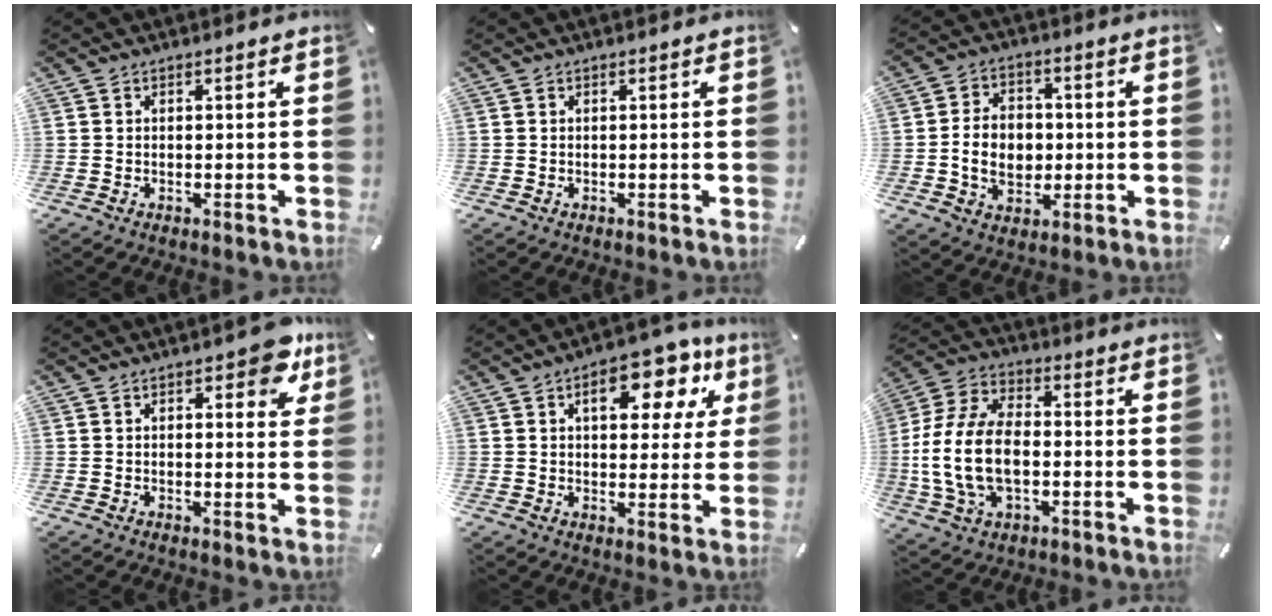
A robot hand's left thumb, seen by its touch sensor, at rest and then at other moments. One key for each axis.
{"total": 0.0}
{"total": 9.6, "fx": -0.7, "fy": 7.7, "fz": 5.7, "tx": -0.122, "ty": 0.009, "tz": -0.013}
{"total": 7.5, "fx": 4.0, "fy": 3.3, "fz": 5.4, "tx": -0.057, "ty": -0.018, "tz": 0.062}
{"total": 14.0, "fx": 6.3, "fy": 7.6, "fz": 9.9, "tx": -0.119, "ty": -0.022, "tz": 0.099}
{"total": 16.1, "fx": -2.7, "fy": 10.5, "fz": 11.9, "tx": -0.267, "ty": 0.006, "tz": -0.051}